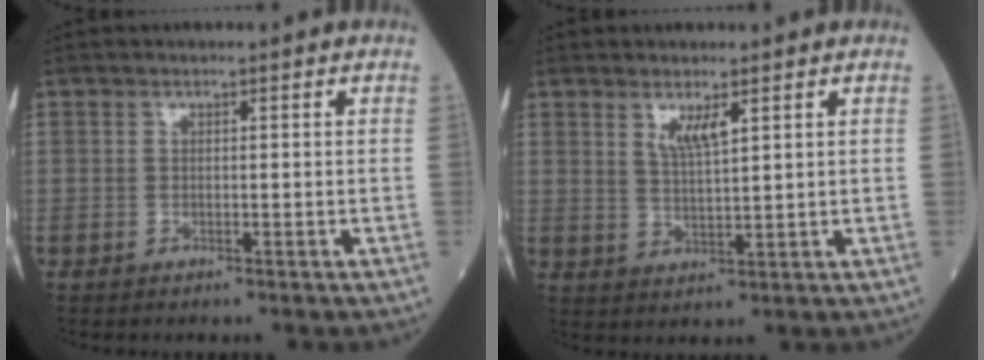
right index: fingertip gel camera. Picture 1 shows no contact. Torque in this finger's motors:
{"motor_torque": [0.09, 0.11, 0.05, 0.05]}